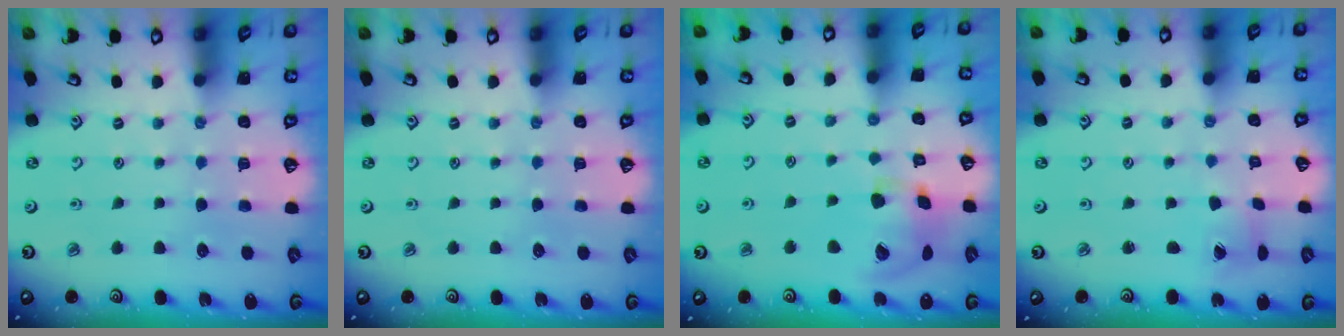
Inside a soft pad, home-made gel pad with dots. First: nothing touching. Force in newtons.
{"total": 0.0}
{"total": 16.4, "press": 16.3, "slide": 2.4}
{"total": 2.2, "press": 2.2, "slide": 0.3}